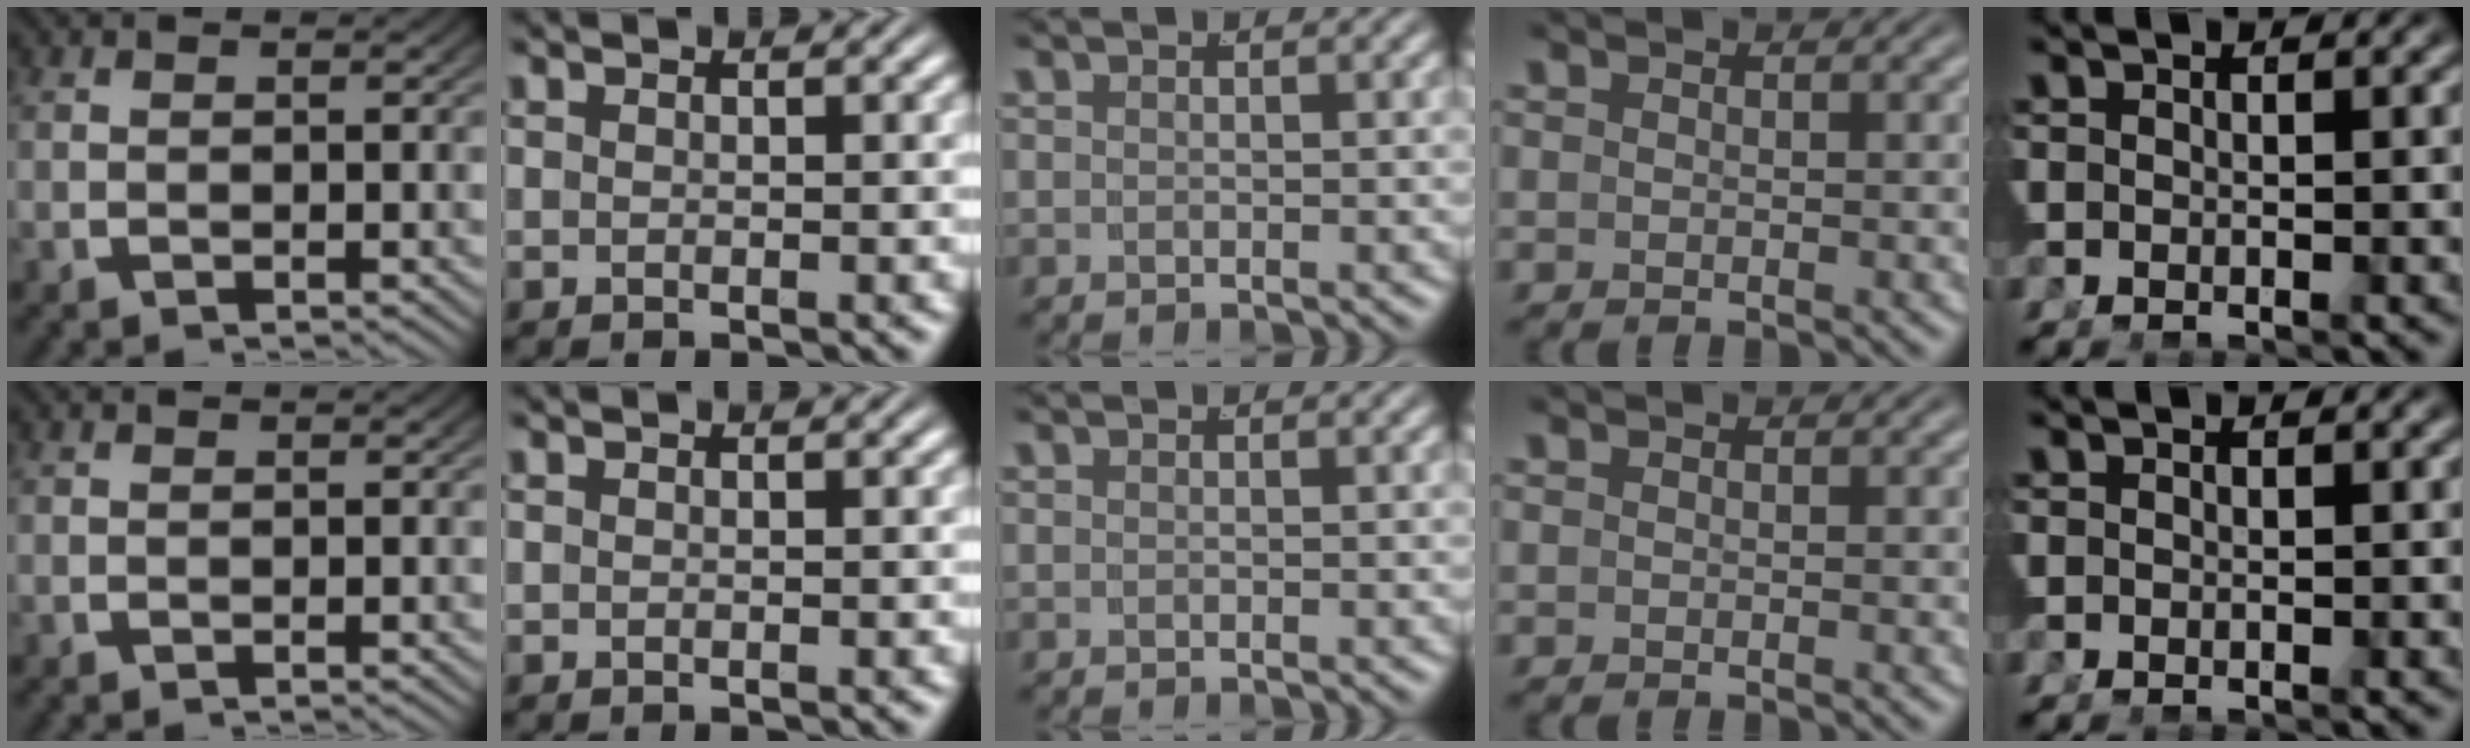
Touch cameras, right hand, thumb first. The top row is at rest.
{}